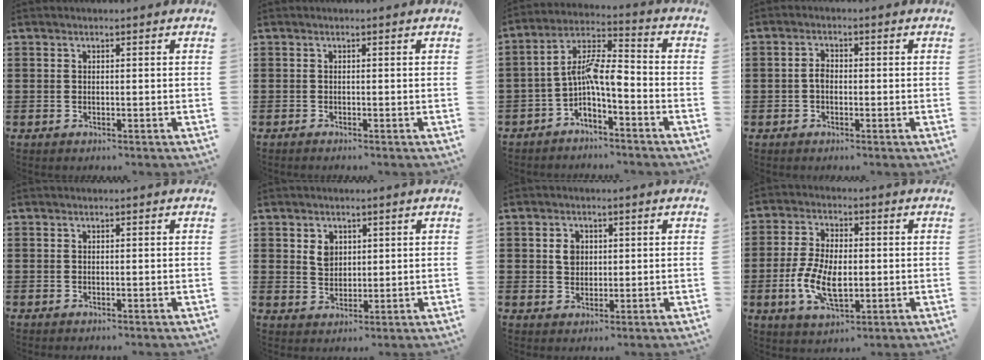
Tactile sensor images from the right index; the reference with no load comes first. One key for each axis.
{"total": 0.5, "fx": -0.5, "fy": -0.1, "fz": 0.0, "tx": 0.000, "ty": -0.002, "tz": -0.010}
{"total": 7.4, "fx": -2.2, "fy": 2.6, "fz": 6.6, "tx": -0.134, "ty": 0.001, "tz": -0.044}
{"total": 2.1, "fx": -0.5, "fy": 1.3, "fz": 1.6, "tx": -0.039, "ty": 0.000, "tz": -0.013}
{"total": 0.0}
{"total": 3.2, "fx": 1.3, "fy": 2.5, "fz": 1.6, "tx": -0.032, "ty": 0.006, "tz": 0.022}
{"total": 2.9, "fx": 0.6, "fy": 2.4, "fz": 1.6, "tx": -0.038, "ty": 0.011, "tz": 0.010}
{"total": 8.1, "fx": -1.5, "fy": 4.0, "fz": 6.9, "tx": -0.160, "ty": -0.003, "tz": -0.034}